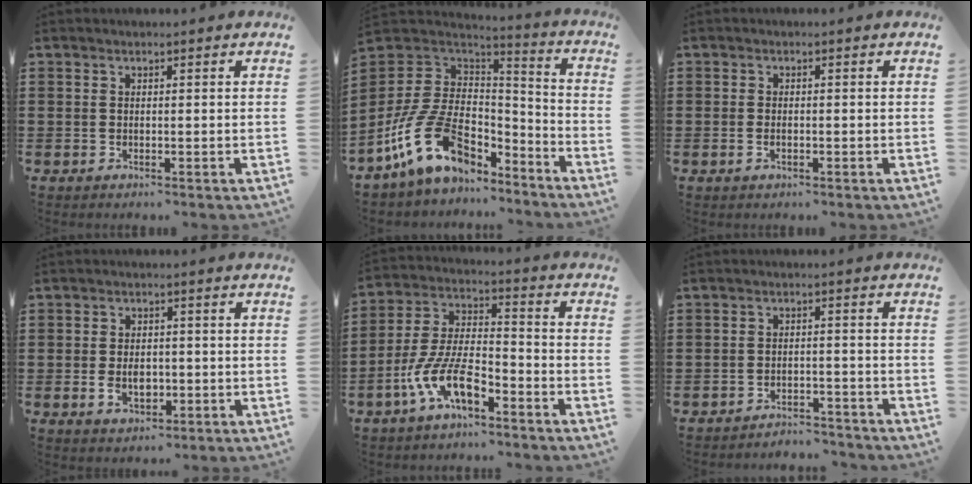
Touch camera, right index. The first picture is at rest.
{"total": 15.7, "force": [-7.6, 9.4, 10.0], "torque": [-0.228, 0.030, -0.138]}
{"total": 1.1, "force": [-0.4, 0.5, 0.9], "torque": [-0.018, -0.002, -0.007]}
{"total": 4.1, "force": [-0.9, 2.6, 3.1], "torque": [-0.059, -0.004, -0.017]}
{"total": 10.2, "force": [-6.4, 3.4, 7.2], "torque": [-0.179, -0.007, -0.127]}
{"total": 2.9, "force": [-2.9, 0.2, -0.1], "torque": [-0.004, 0.002, -0.062]}